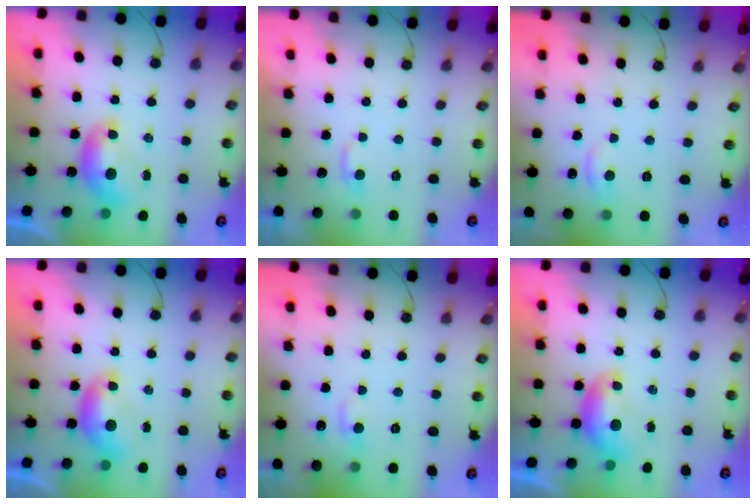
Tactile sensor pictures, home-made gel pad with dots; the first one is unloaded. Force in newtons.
{"total": 2.2, "press": 2.1, "slide": 0.5}
{"total": 1.2, "press": 0.7, "slide": 0.9}
{"total": 0.0}
{"total": 0.7, "press": 0.1, "slide": 0.7}
{"total": 1.1, "press": 1.0, "slide": 0.3}